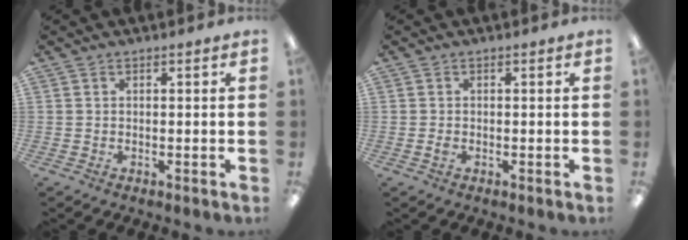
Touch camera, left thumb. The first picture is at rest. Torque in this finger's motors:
{"motor_torque": [-0.20, 0.04, -0.08, -0.14, -0.02]}